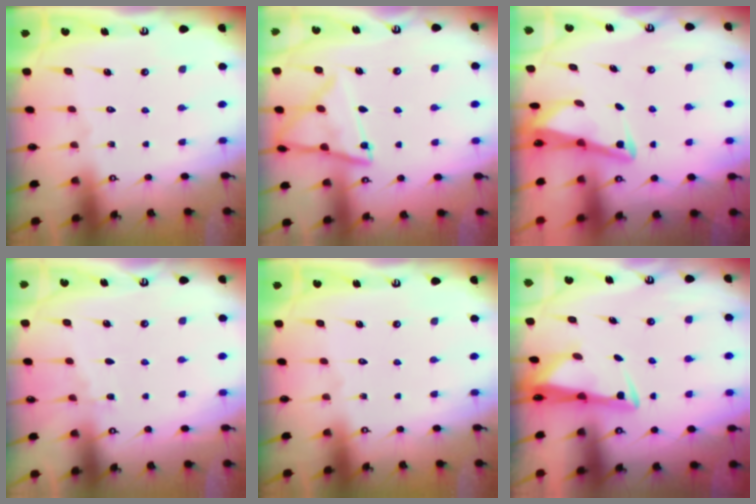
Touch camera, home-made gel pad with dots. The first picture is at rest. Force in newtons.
{"total": 12.7, "press": 12.6, "slide": 1.2}
{"total": 2.9, "press": 2.8, "slide": 0.4}
{"total": 2.5, "press": 2.4, "slide": 0.4}
{"total": 0.0}
{"total": 3.0, "press": 2.8, "slide": 1.0}